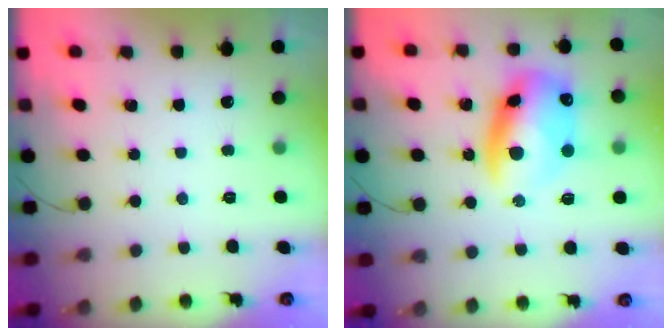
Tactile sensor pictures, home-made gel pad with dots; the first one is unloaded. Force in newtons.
{"total": 13.7, "press": 13.4, "slide": 2.9}